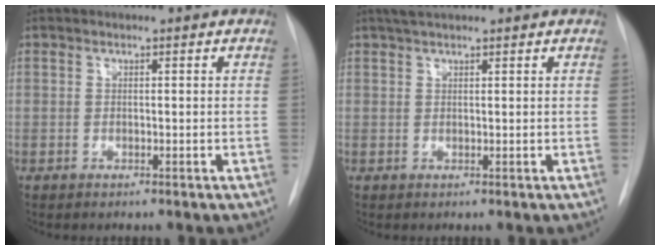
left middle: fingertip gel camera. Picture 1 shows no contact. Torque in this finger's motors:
{"motor_torque": [0.27, -0.26, 0.00, 0.01]}